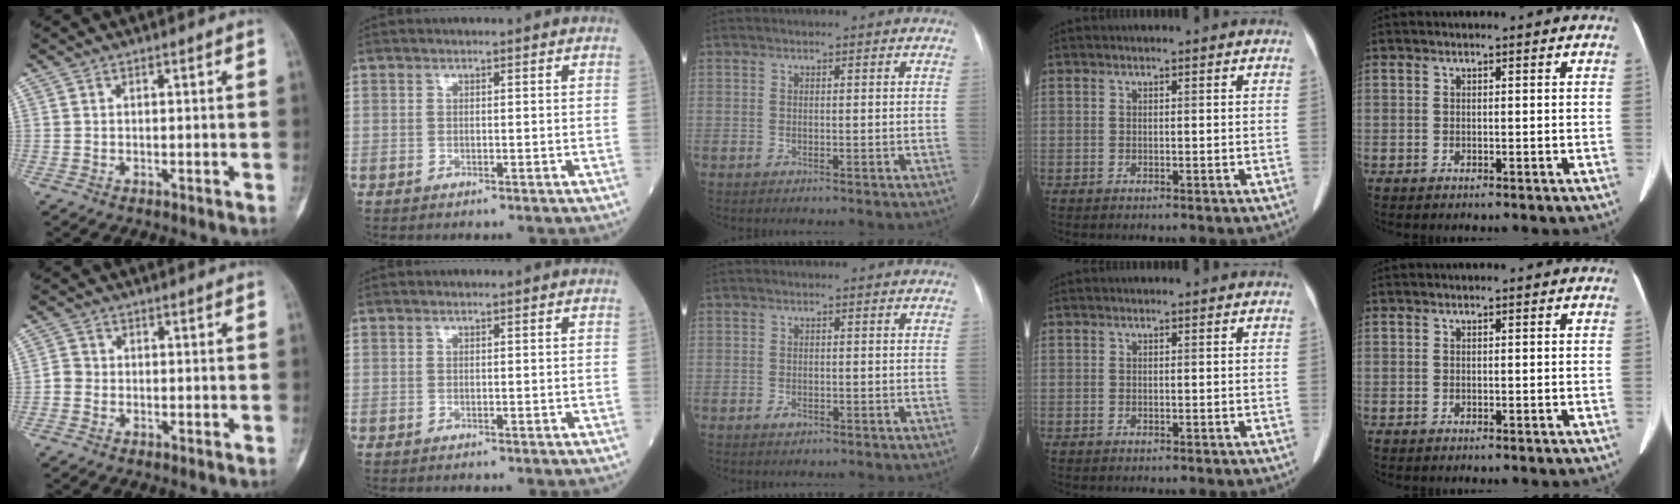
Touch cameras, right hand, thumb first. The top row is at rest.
{"thumb": {"total": 2.1, "force": [-0.6, 1.9, 0.7], "torque": [0.001, 0.008, -0.020]}, "middle": {"total": 1.1, "force": [-0.6, 0.6, 0.7], "torque": [-0.014, 0.000, -0.008]}}